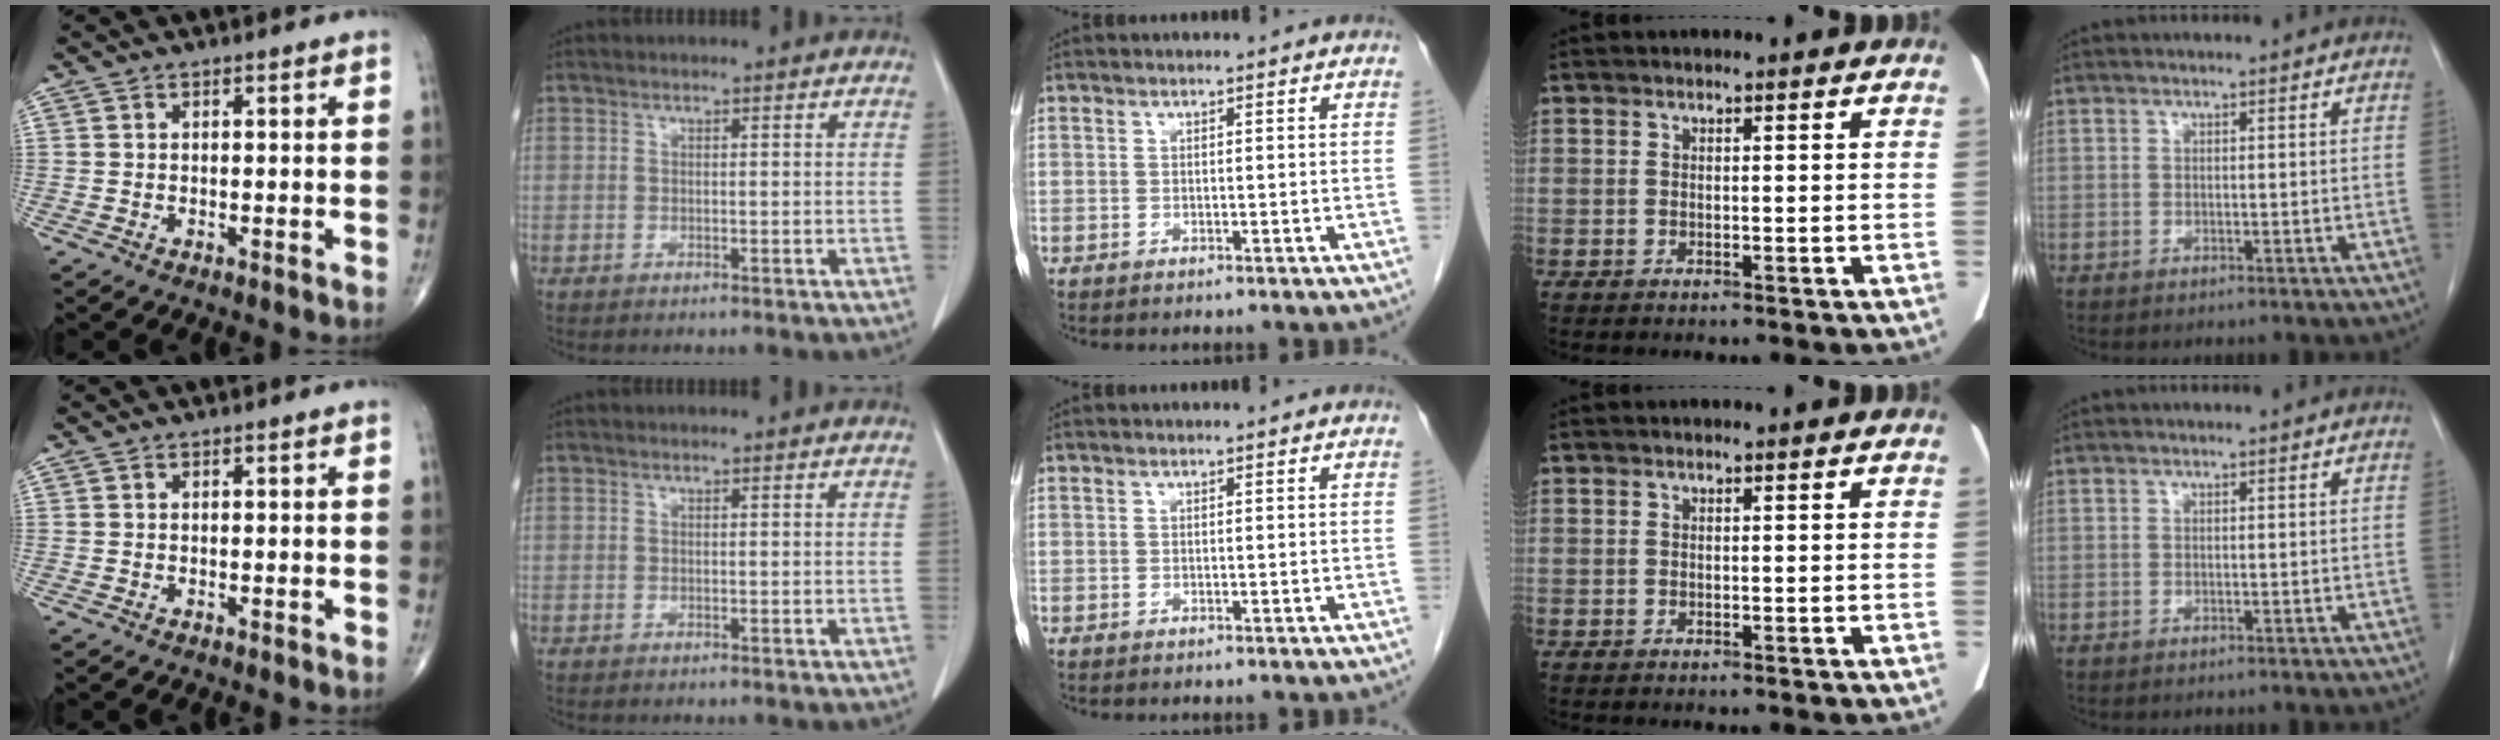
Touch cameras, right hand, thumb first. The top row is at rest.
{}